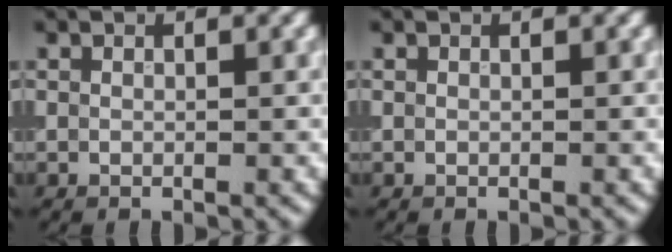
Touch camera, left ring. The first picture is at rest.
{"total": 0.0}